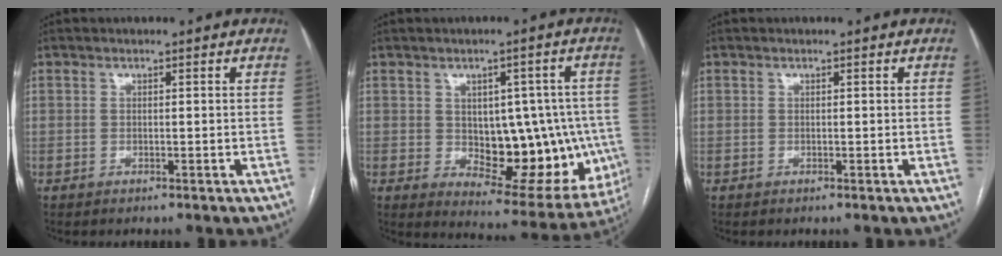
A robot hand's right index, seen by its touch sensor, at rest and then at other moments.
{"total": 16.7, "force": [-1.1, 8.6, 14.3], "torque": [-0.167, 0.013, 0.013]}
{"total": 0.0}